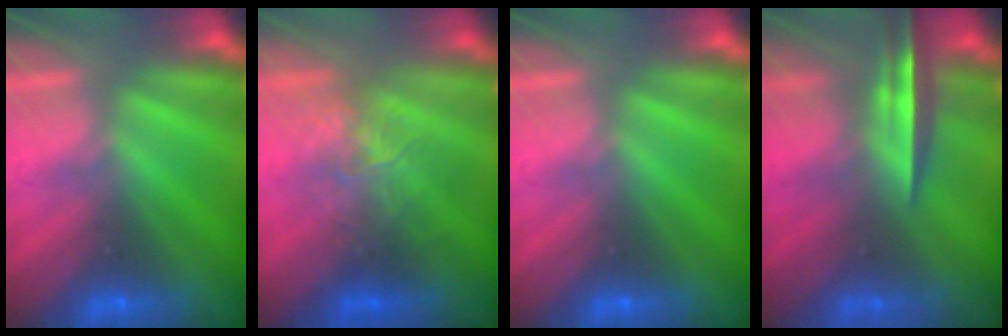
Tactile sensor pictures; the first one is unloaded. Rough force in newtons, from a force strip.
{"total": 2.4}
{"total": 0.0}
{"total": 4.4}